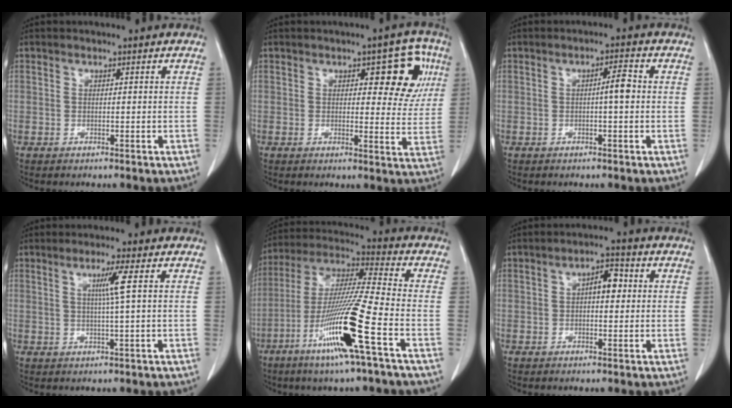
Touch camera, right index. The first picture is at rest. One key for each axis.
{"total": 8.6, "fx": 3.1, "fy": 3.8, "fz": 7.0, "tx": -0.062, "ty": 0.015, "tz": 0.034}
{"total": 2.9, "fx": 0.0, "fy": 0.2, "fz": 2.8, "tx": -0.045, "ty": 0.004, "tz": -0.003}
{"total": 3.6, "fx": 0.9, "fy": -1.1, "fz": 3.3, "tx": -0.062, "ty": -0.004, "tz": 0.017}
{"total": 16.2, "fx": -6.9, "fy": -0.9, "fz": 14.7, "tx": -0.296, "ty": -0.023, "tz": -0.132}
{"total": 3.9, "fx": 0.5, "fy": 1.6, "fz": 3.5, "tx": -0.054, "ty": 0.014, "tz": 0.006}